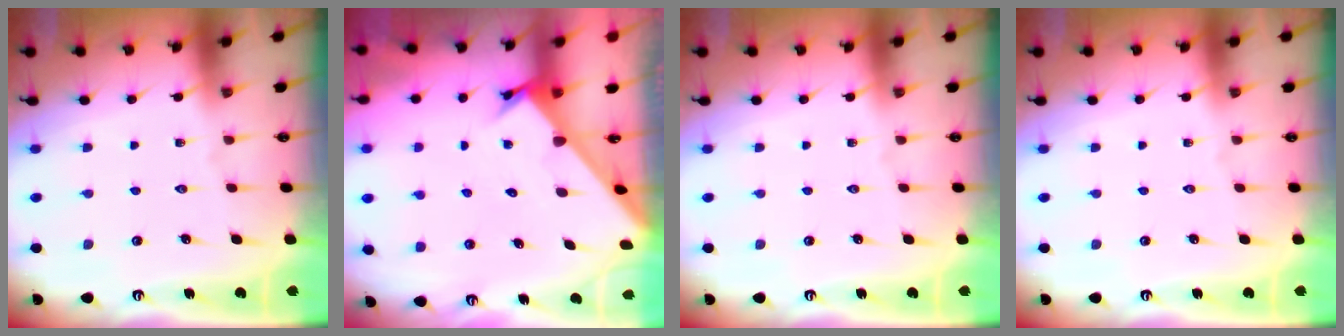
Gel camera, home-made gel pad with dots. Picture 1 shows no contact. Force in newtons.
{"total": 2.3, "press": 2.3, "slide": 0.2}
{"total": 0.0}
{"total": 0.0}